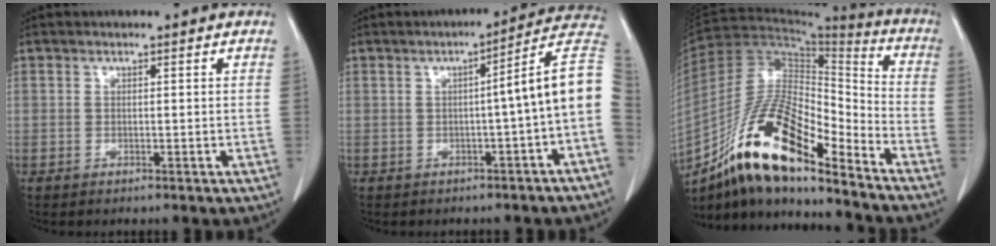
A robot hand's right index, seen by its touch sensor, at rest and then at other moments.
{"total": 8.9, "force": [-1.0, -1.0, 8.8], "torque": [-0.101, 0.023, -0.022]}
{"total": 19.3, "force": [-12.8, 4.5, 13.8], "torque": [-0.263, 0.003, -0.227]}